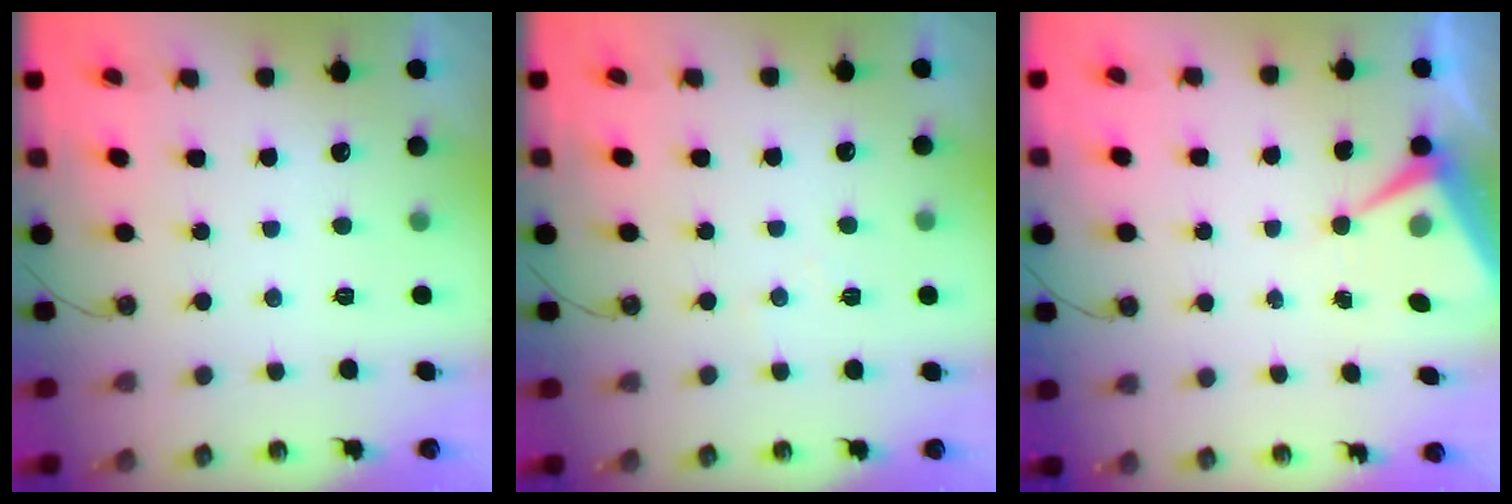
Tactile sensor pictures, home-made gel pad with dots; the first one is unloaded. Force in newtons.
{"total": 3.9, "press": 3.9, "slide": 0.6}
{"total": 8.2, "press": 8.2, "slide": 0.1}